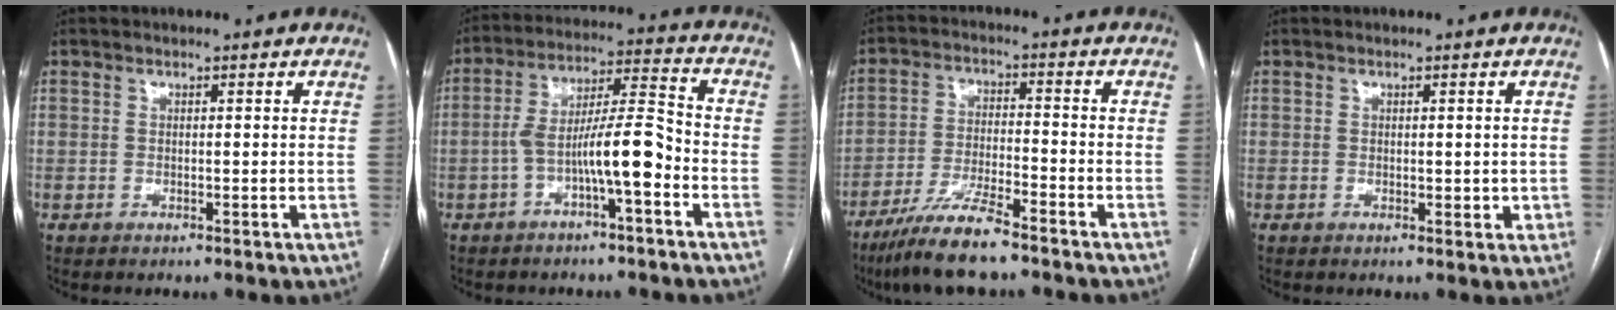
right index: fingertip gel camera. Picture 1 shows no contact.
{"total": 10.0, "force": [-3.8, 1.1, 9.2], "torque": [-0.164, 0.029, -0.063]}
{"total": 9.5, "force": [-7.5, 0.7, 5.8], "torque": [-0.110, -0.024, -0.137]}
{"total": 1.6, "force": [0.1, 1.0, 1.3], "torque": [-0.013, -0.003, 0.004]}